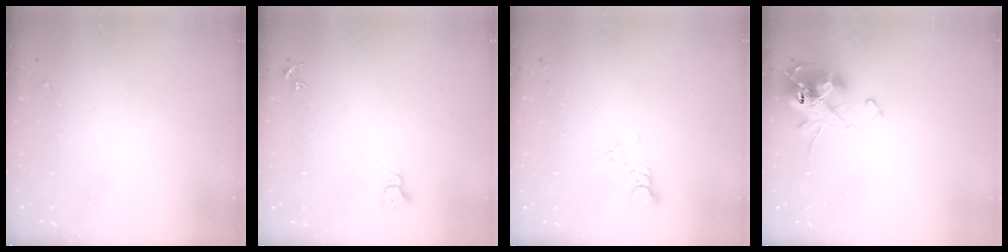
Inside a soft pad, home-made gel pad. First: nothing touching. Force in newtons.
{"total": 2.2, "press": 2.2, "slide": 0.2}
{"total": 2.9, "press": 2.9, "slide": 0.2}
{"total": 13.8, "press": 13.8, "slide": 1.5}